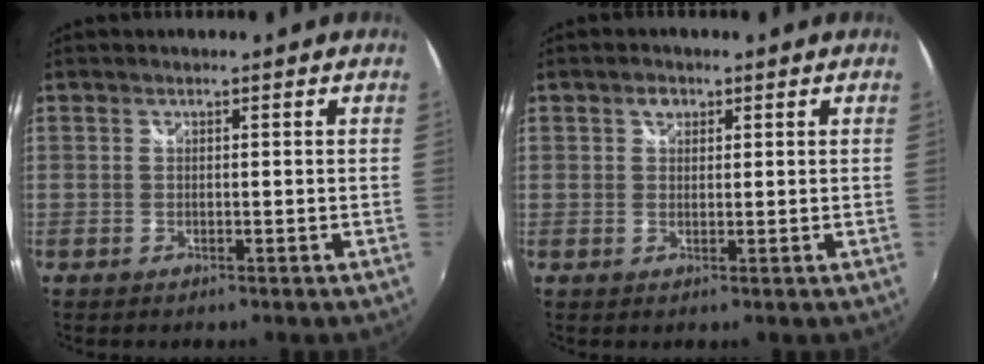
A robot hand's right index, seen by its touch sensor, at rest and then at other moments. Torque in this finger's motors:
{"motor_torque": [0.02, 0.01, 0.00, 0.02]}